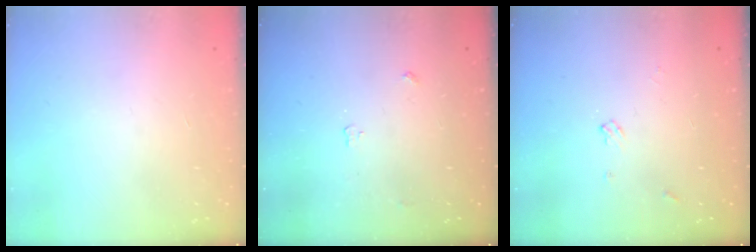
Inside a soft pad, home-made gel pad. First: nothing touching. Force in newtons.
{"total": 3.0, "press": 2.9, "slide": 0.5}
{"total": 3.9, "press": 3.8, "slide": 0.7}